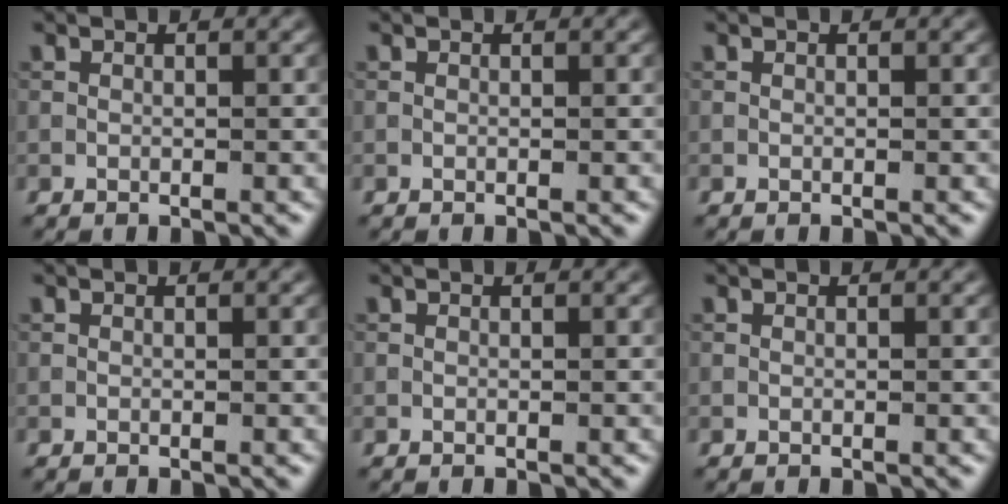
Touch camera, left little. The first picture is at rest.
{"total": 0.0}
{"total": 0.0}
{"total": 0.0}
{"total": 0.0}
{"total": 0.0}